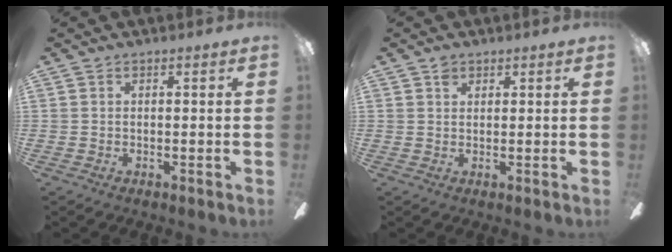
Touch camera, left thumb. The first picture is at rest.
{"total": 1.9, "force": [1.3, 1.2, 0.7], "torque": [-0.016, 0.000, 0.025]}